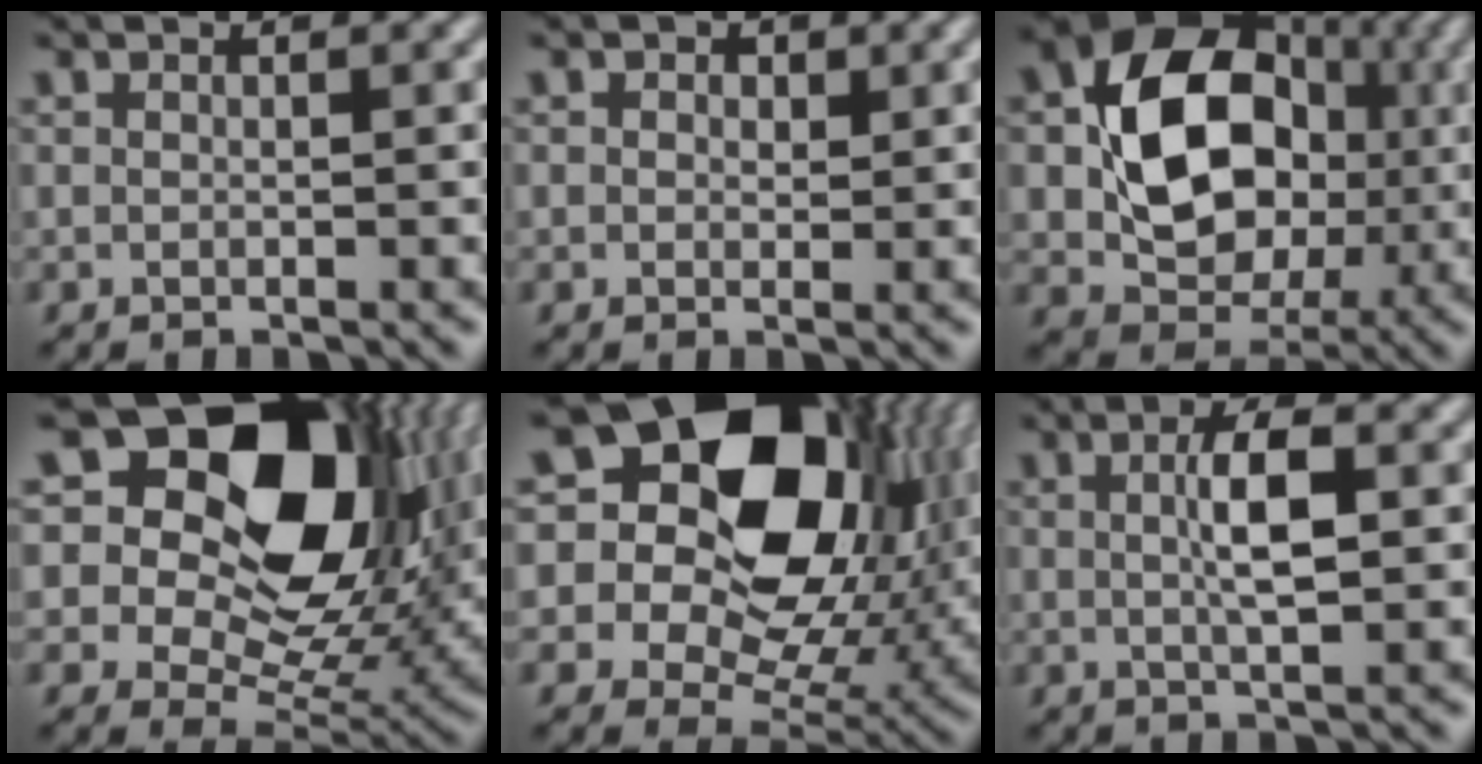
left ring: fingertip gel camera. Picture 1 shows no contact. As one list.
[{"total": 2.1, "force": [0.9, 1.6, 1.0], "torque": [-0.018, 0.011, 0.006]}, {"total": 11.6, "force": [0.2, 8.7, 7.6], "torque": [-0.121, 0.009, 0.005]}, {"total": 17.5, "force": [6.1, 11.4, 11.7], "torque": [-0.193, 0.028, 0.112]}, {"total": 20.5, "force": [6.1, 15.0, 12.6], "torque": [-0.243, 0.046, 0.123]}, {"total": 3.4, "force": [0.2, 0.9, 3.3], "torque": [-0.060, 0.010, 0.005]}]